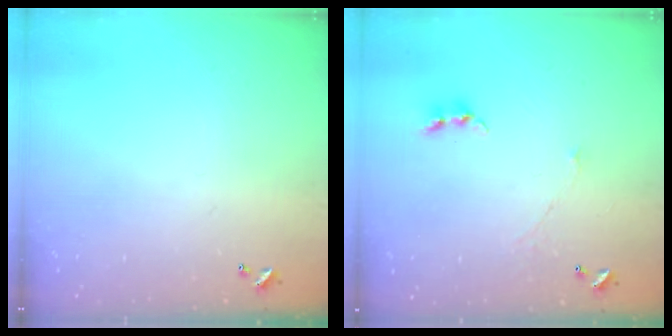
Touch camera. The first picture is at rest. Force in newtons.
{"total": 1.1, "press": 1.1, "slide": 0.4}